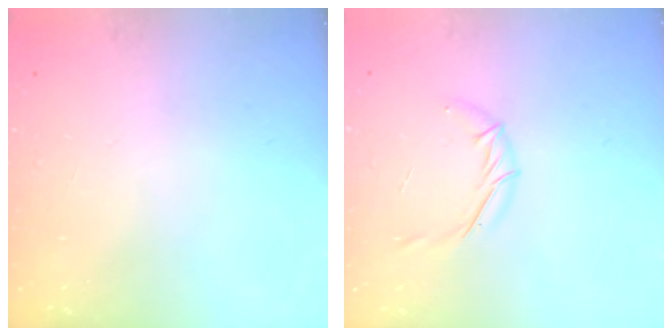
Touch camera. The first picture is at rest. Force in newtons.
{"total": 5.8, "press": 5.7, "slide": 1.3}